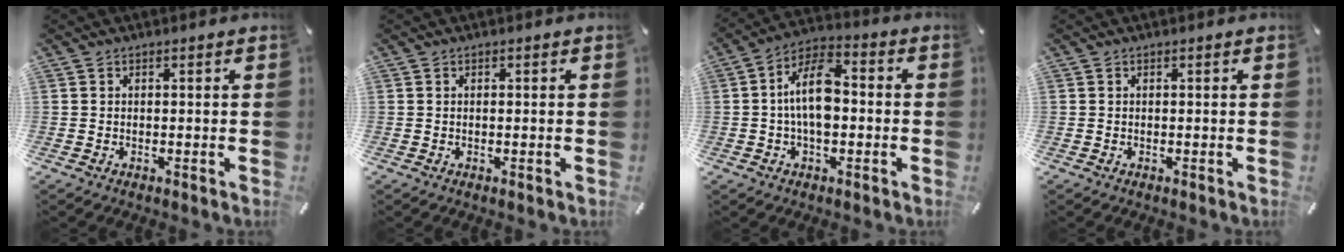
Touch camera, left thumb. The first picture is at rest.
{"total": 0.0}
{"total": 11.4, "force": [-1.0, 6.1, 9.6], "torque": [-0.182, 0.011, -0.016]}
{"total": 0.0}